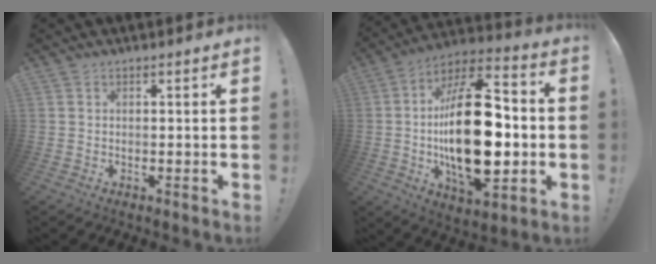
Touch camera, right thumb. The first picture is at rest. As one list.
[{"total": 29.9, "force": [-2.1, 15.0, 25.8], "torque": [-0.462, 0.007, -0.028]}]